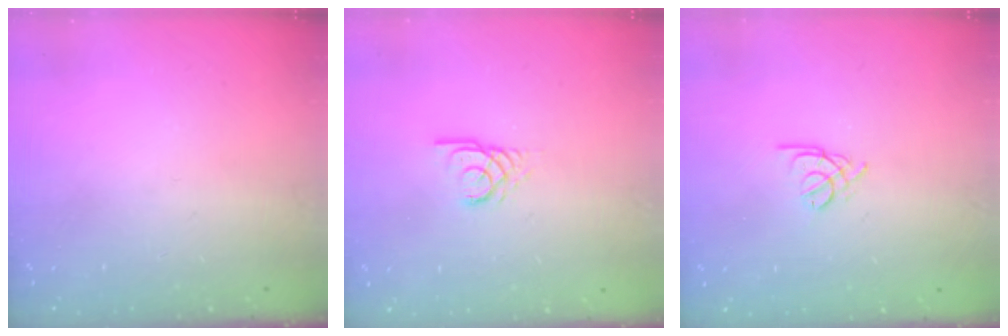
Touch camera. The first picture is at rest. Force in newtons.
{"total": 2.9, "press": 2.9, "slide": 0.2}
{"total": 1.8, "press": 1.7, "slide": 0.5}